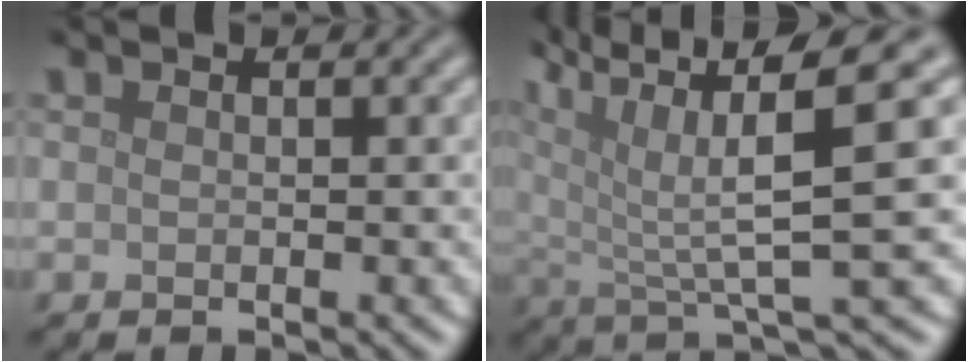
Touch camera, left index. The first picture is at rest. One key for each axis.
{"total": 9.7, "fx": 4.4, "fy": 2.0, "fz": 8.4, "tx": -0.142, "ty": 0.011, "tz": 0.079}